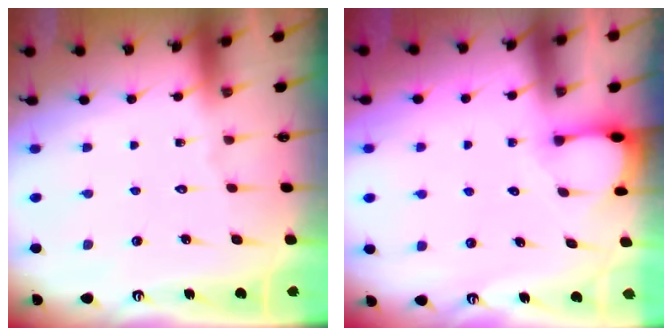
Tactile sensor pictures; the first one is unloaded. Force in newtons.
{"total": 2.0, "press": 1.9, "slide": 0.3}